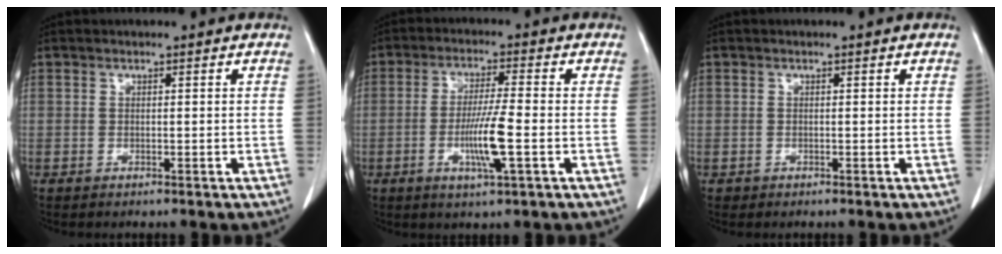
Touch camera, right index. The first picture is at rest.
{"total": 7.4, "force": [-1.9, 0.0, 7.2], "torque": [-0.132, -0.008, -0.033]}
{"total": 0.6, "force": [-0.2, 0.5, 0.0], "torque": [0.001, 0.005, -0.006]}